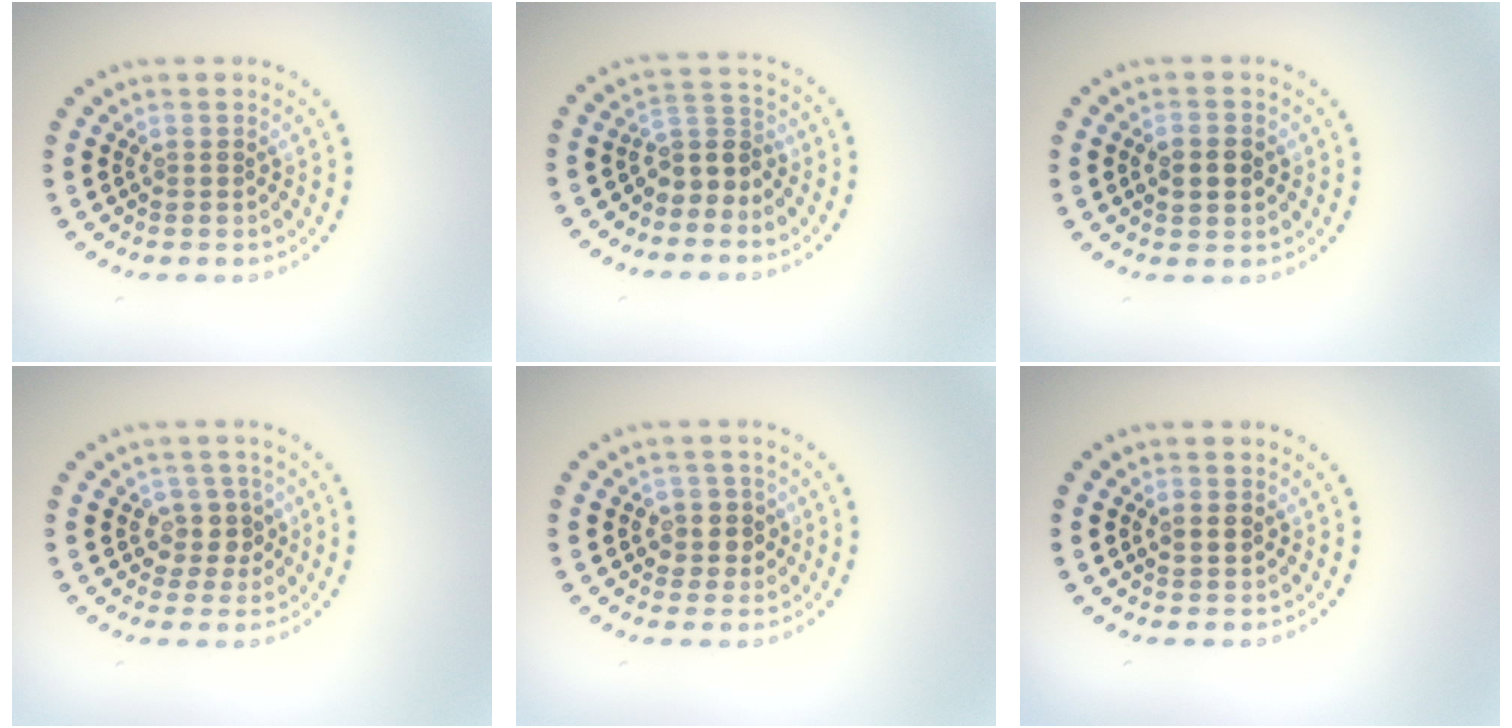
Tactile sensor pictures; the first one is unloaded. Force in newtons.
{"total": 2.9, "press": 2.1, "slide": 1.9}
{"total": 2.4, "press": 2.4, "slide": 0.1}
{"total": 2.3, "press": 2.0, "slide": 1.2}
{"total": 2.1, "press": 2.0, "slide": 0.7}
{"total": 1.9, "press": 1.9, "slide": 0.2}